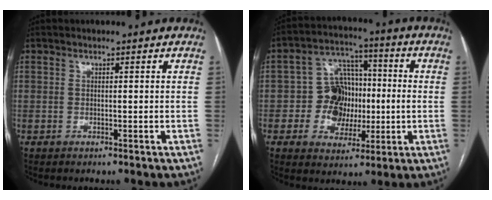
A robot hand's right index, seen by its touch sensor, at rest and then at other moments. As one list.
[{"total": 10.0, "force": [-1.0, 7.8, 6.2], "torque": [-0.104, 0.033, -0.012]}]